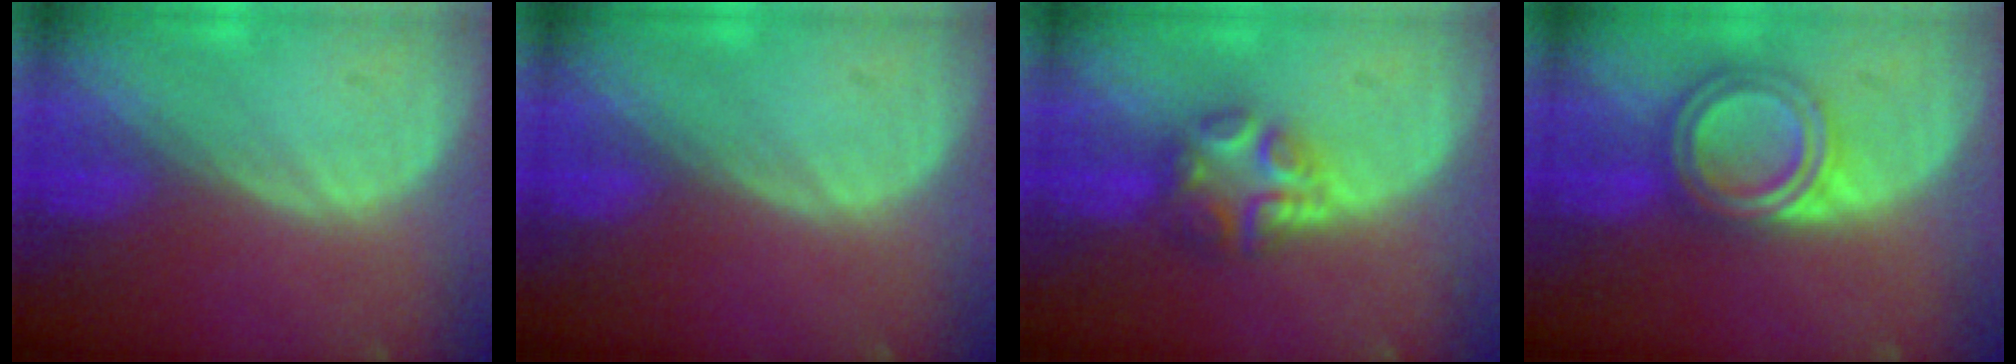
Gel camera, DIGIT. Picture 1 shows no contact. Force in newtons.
{"total": 0.0}
{"total": 6.1, "press": 5.4, "slide": 2.9}
{"total": 5.8, "press": 5.8, "slide": 0.2}